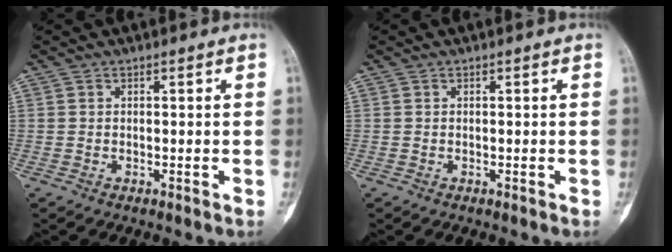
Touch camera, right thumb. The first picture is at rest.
{"total": 0.0}